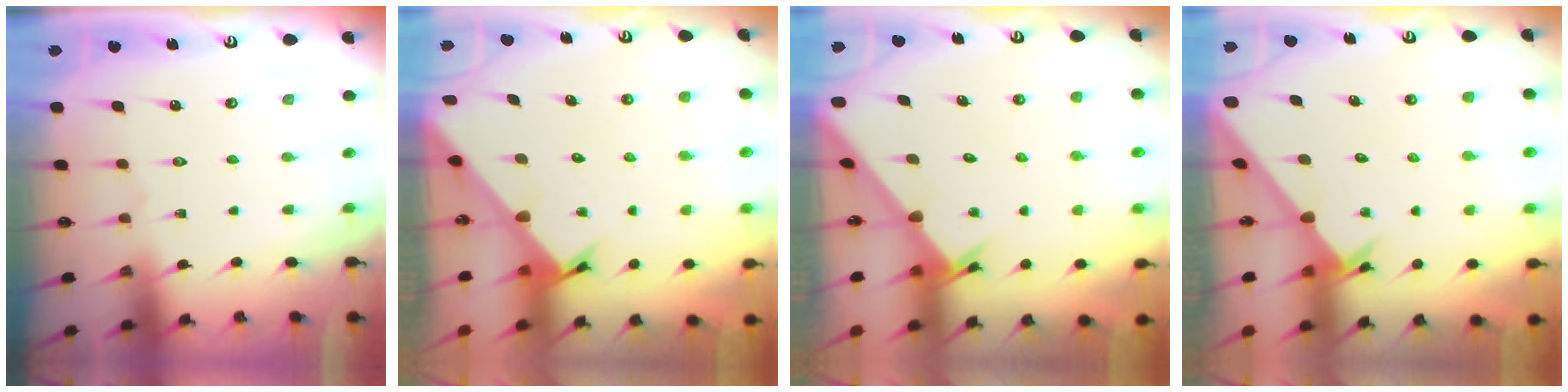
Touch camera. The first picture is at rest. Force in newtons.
{"total": 2.5, "press": 2.5, "slide": 0.3}
{"total": 2.5, "press": 2.5, "slide": 0.2}
{"total": 2.2, "press": 2.2, "slide": 0.1}